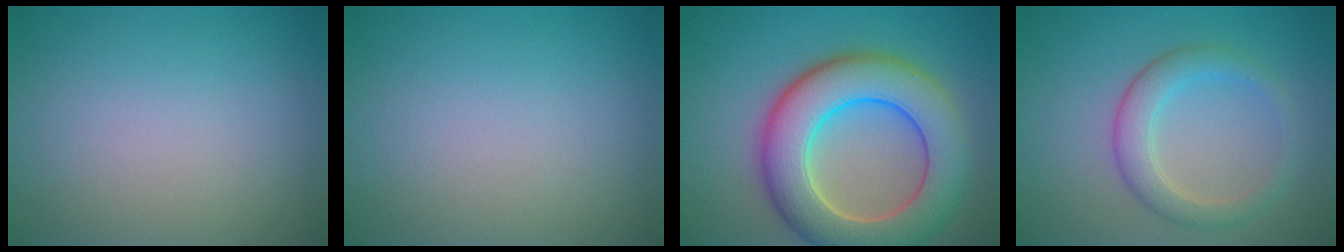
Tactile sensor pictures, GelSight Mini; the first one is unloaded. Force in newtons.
{"total": 0.0}
{"total": 10.3, "press": 10.3, "slide": 0.9}
{"total": 3.3, "press": 3.3, "slide": 0.1}